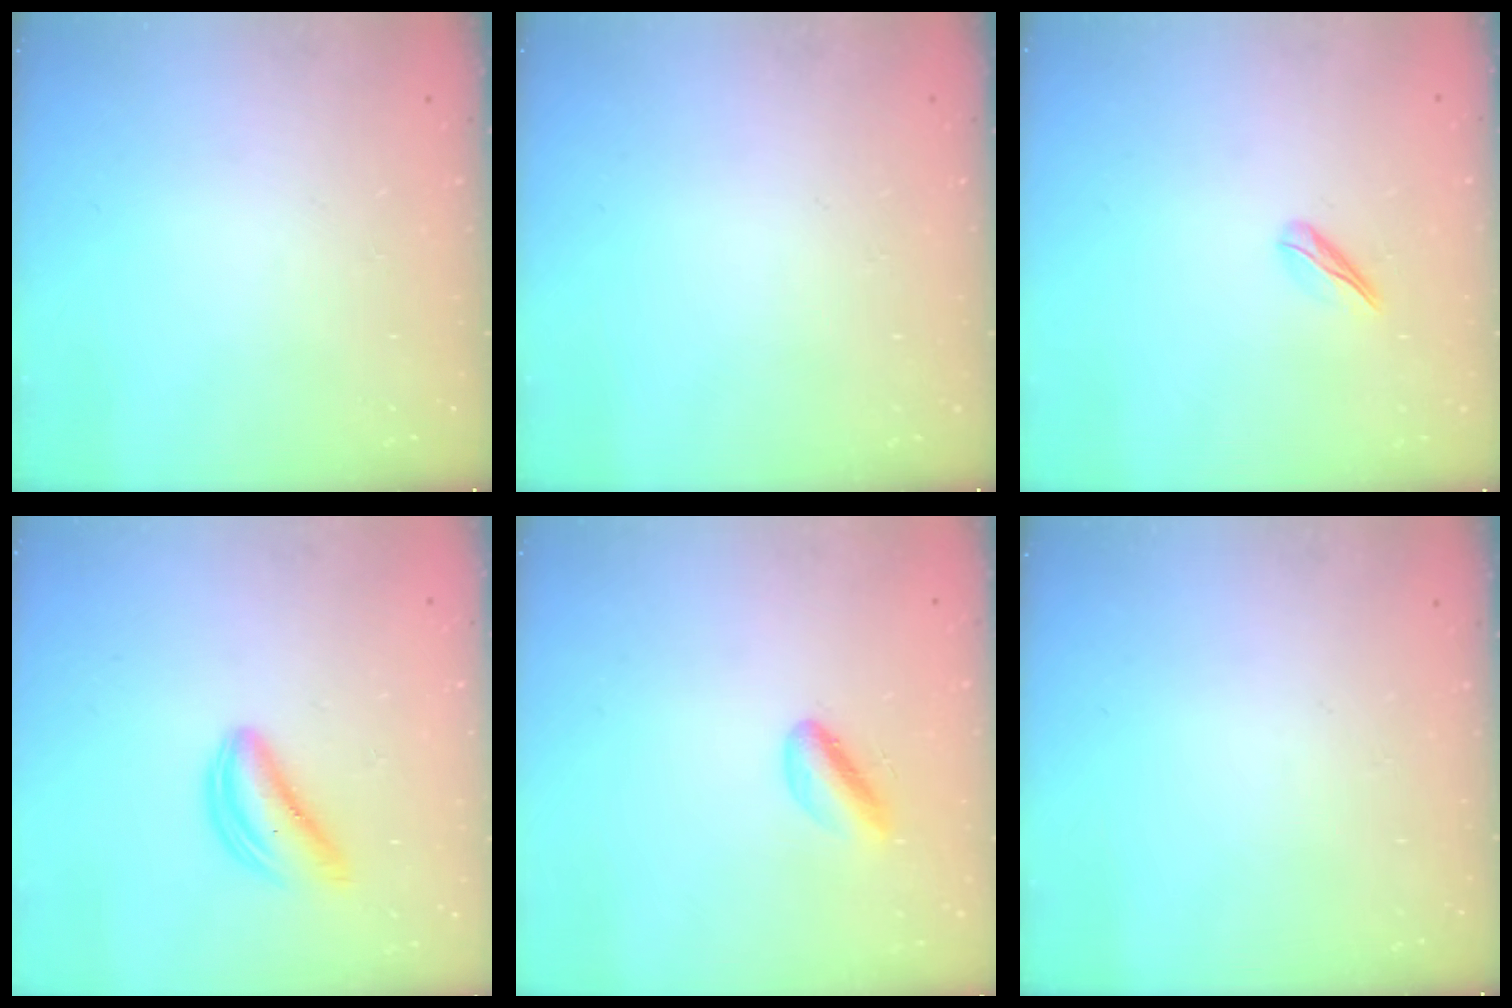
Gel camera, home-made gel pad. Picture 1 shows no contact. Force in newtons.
{"total": 0.0}
{"total": 3.5, "press": 3.4, "slide": 0.9}
{"total": 6.1, "press": 6.0, "slide": 0.8}
{"total": 4.4, "press": 4.0, "slide": 1.9}
{"total": 0.0}